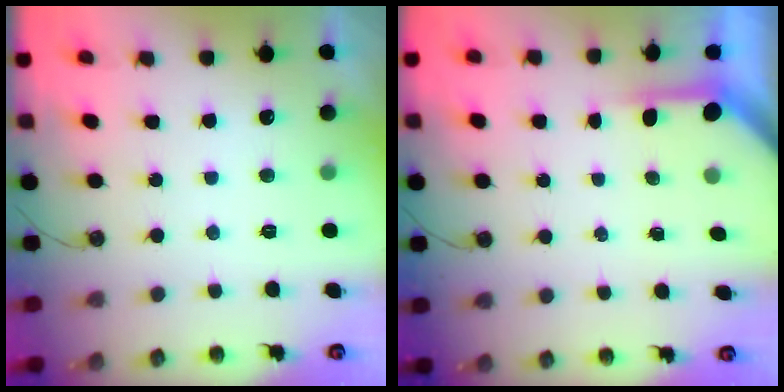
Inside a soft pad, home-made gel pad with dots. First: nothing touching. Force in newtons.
{"total": 3.5, "press": 3.5, "slide": 0.3}